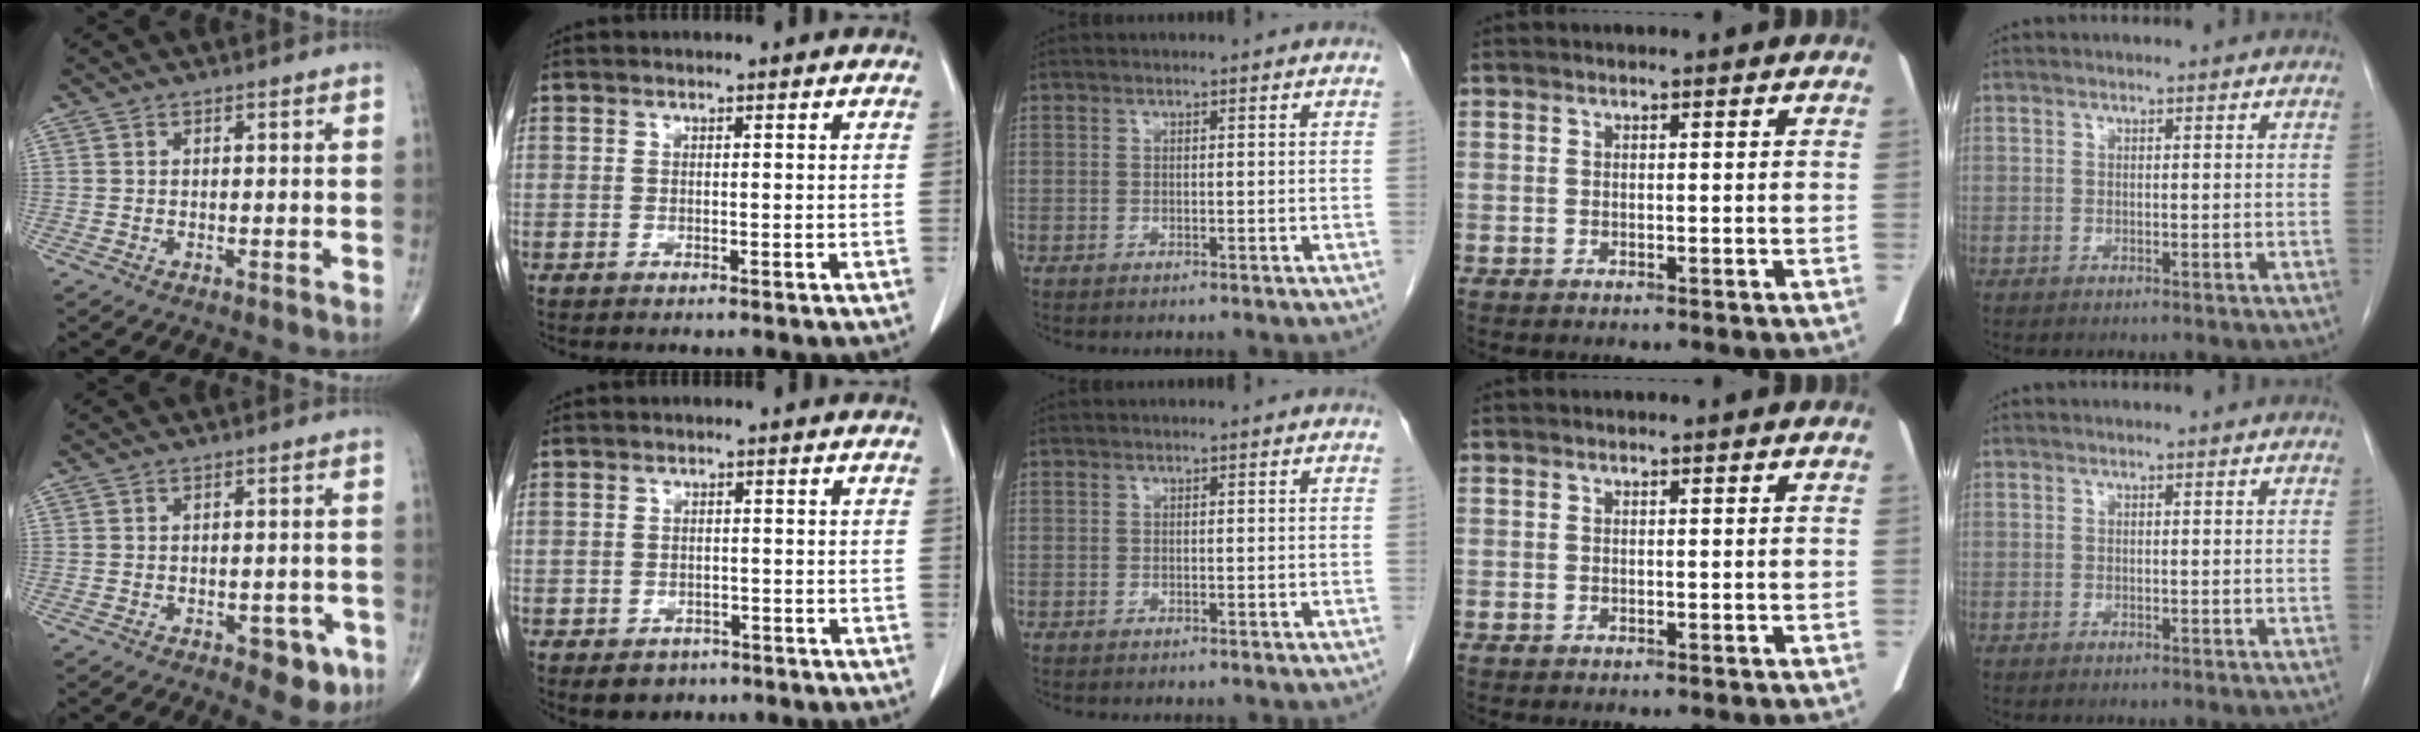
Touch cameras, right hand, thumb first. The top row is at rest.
{"thumb": {"total": 6.0, "force": [-2.8, 3.2, 4.2], "torque": [-0.029, 0.009, -0.030]}, "index": {"total": 3.5, "force": [-2.0, 2.7, 0.8], "torque": [-0.005, 0.007, -0.021]}}